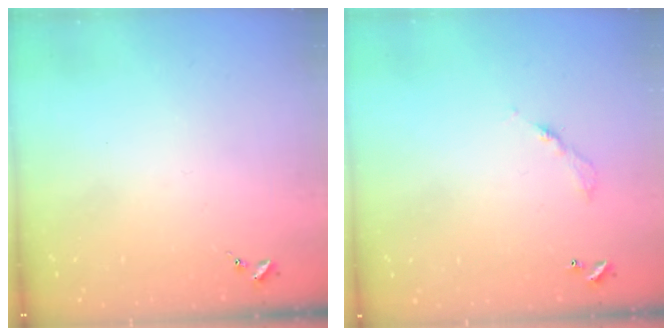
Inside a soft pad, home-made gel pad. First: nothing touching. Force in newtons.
{"total": 3.6, "press": 3.6, "slide": 0.2}